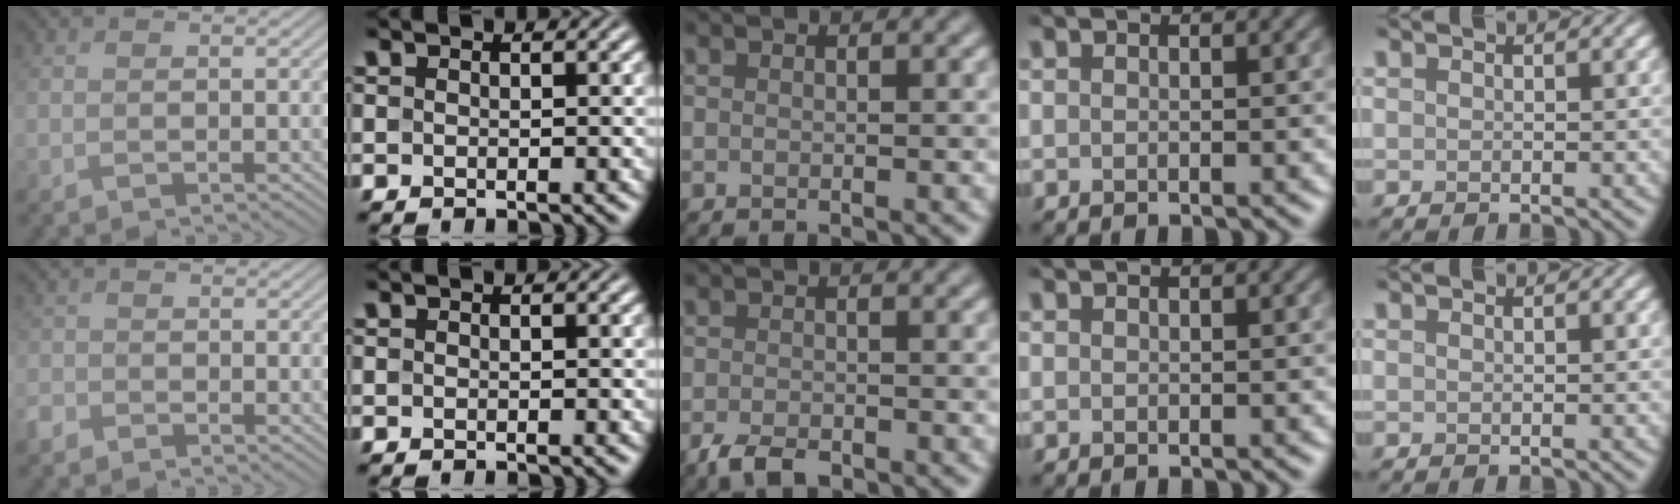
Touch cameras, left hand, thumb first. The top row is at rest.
{"thumb": {"total": 1.9, "force": [-1.5, 1.2, 0.3], "torque": [-0.009, -0.001, -0.041]}, "middle": {"total": 2.4, "force": [-1.6, 1.1, 1.4], "torque": [-0.029, -0.004, -0.032]}}